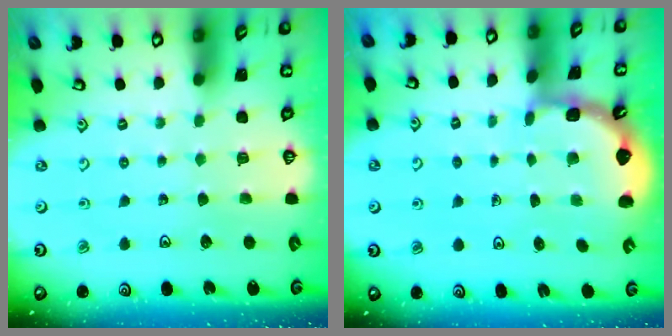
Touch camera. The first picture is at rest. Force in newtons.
{"total": 1.9, "press": 1.9, "slide": 0.2}